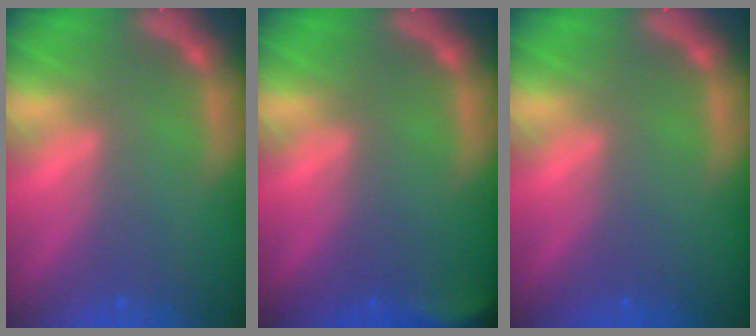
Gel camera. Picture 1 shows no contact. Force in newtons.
{"total": 3.5}
{"total": 0.0}